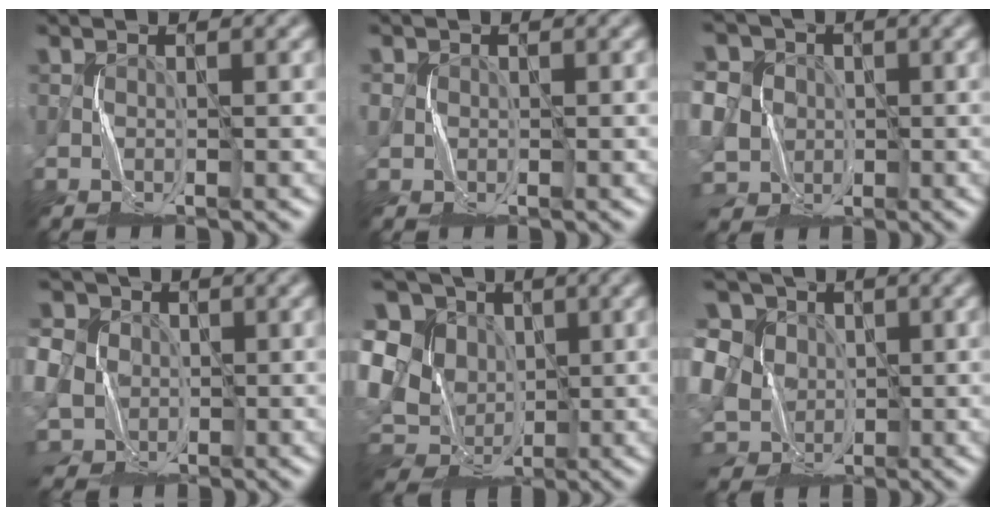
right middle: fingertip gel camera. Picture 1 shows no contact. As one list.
[{"total": 0.8, "force": [0.0, 0.8, -0.3], "torque": [-0.002, -0.003, 0.000]}, {"total": 9.3, "force": [0.8, 8.6, 3.6], "torque": [-0.092, 0.029, -0.030]}, {"total": 11.3, "force": [1.0, 10.5, 4.1], "torque": [-0.127, 0.017, -0.005]}, {"total": 15.3, "force": [0.8, 13.5, 7.1], "torque": [-0.210, 0.013, 0.011]}, {"total": 13.1, "force": [2.1, 10.9, 7.0], "torque": [-0.171, 0.037, 0.003]}]